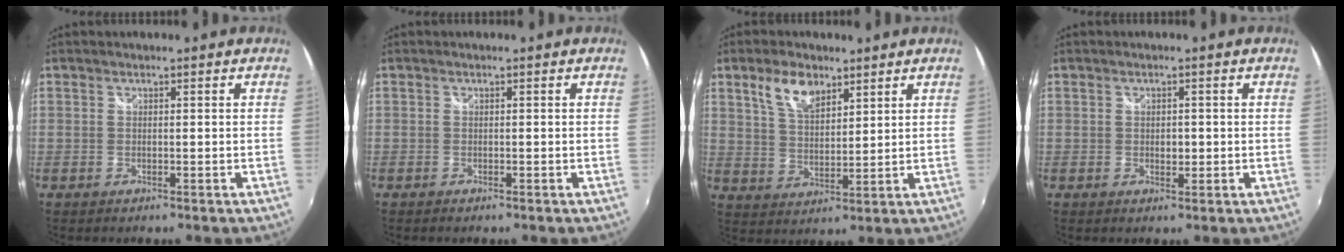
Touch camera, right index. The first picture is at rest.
{"total": 0.6, "force": [-0.5, 0.4, 0.1], "torque": [-0.006, -0.004, -0.012]}
{"total": 7.6, "force": [4.6, 3.7, 4.7], "torque": [-0.088, 0.010, 0.088]}
{"total": 1.8, "force": [0.0, 1.3, 1.3], "torque": [-0.018, 0.000, -0.001]}